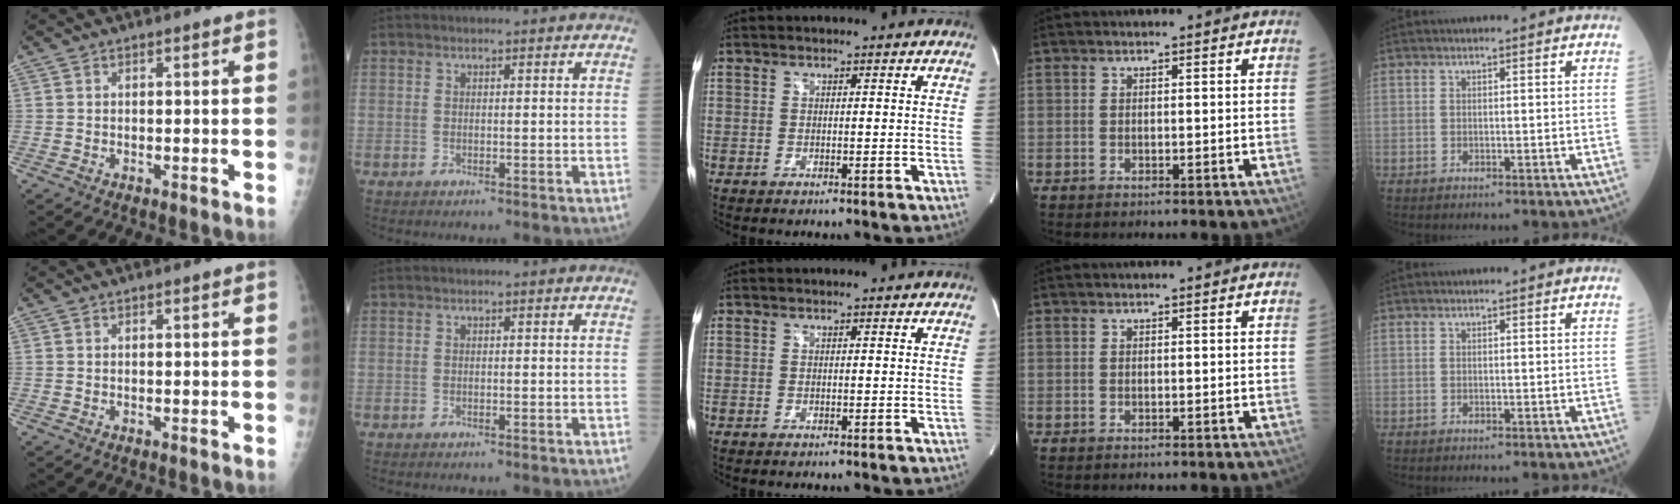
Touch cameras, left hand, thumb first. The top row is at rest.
{}